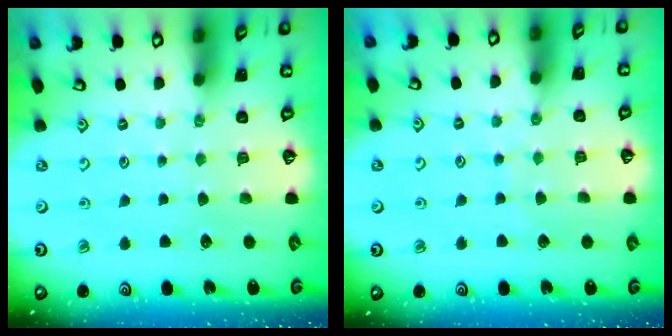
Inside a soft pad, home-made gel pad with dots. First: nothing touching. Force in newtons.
{"total": 4.4, "press": 4.4, "slide": 0.5}